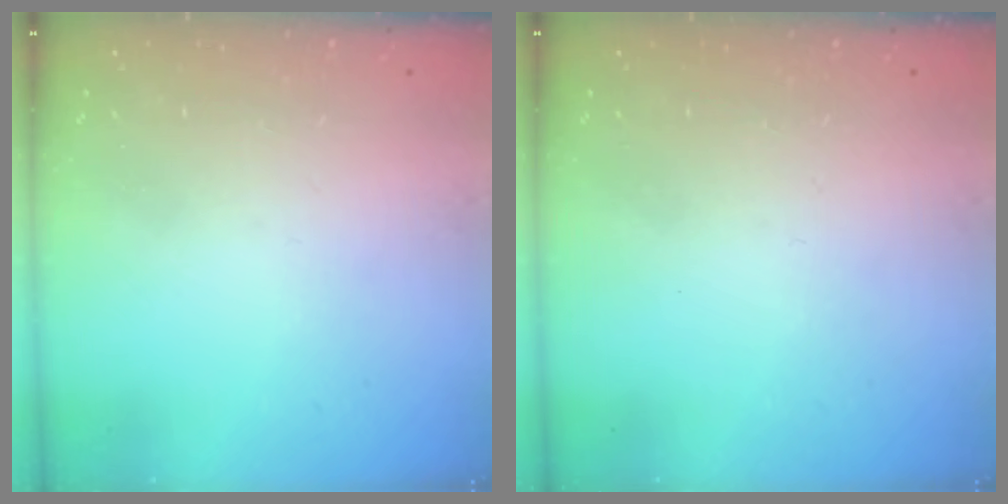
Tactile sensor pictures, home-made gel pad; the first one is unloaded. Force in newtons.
{"total": 0.0}